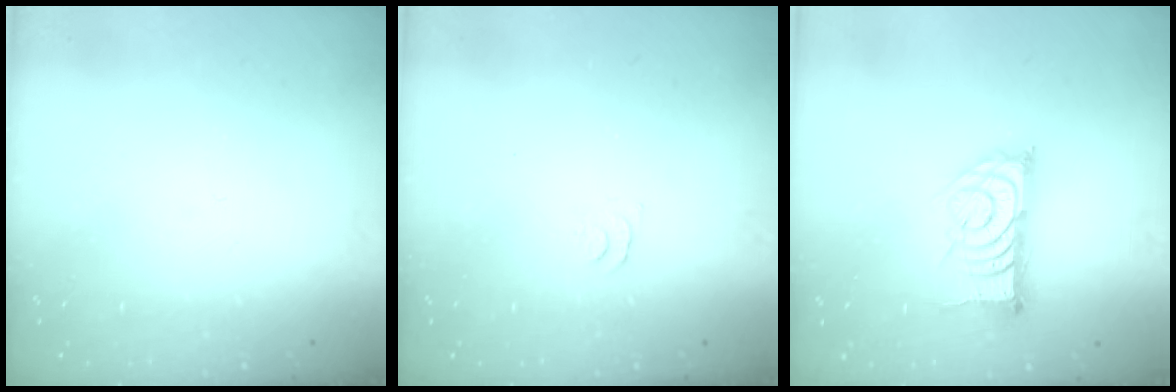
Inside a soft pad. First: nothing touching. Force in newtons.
{"total": 5.2, "press": 5.1, "slide": 0.5}
{"total": 15.6, "press": 15.6, "slide": 0.3}